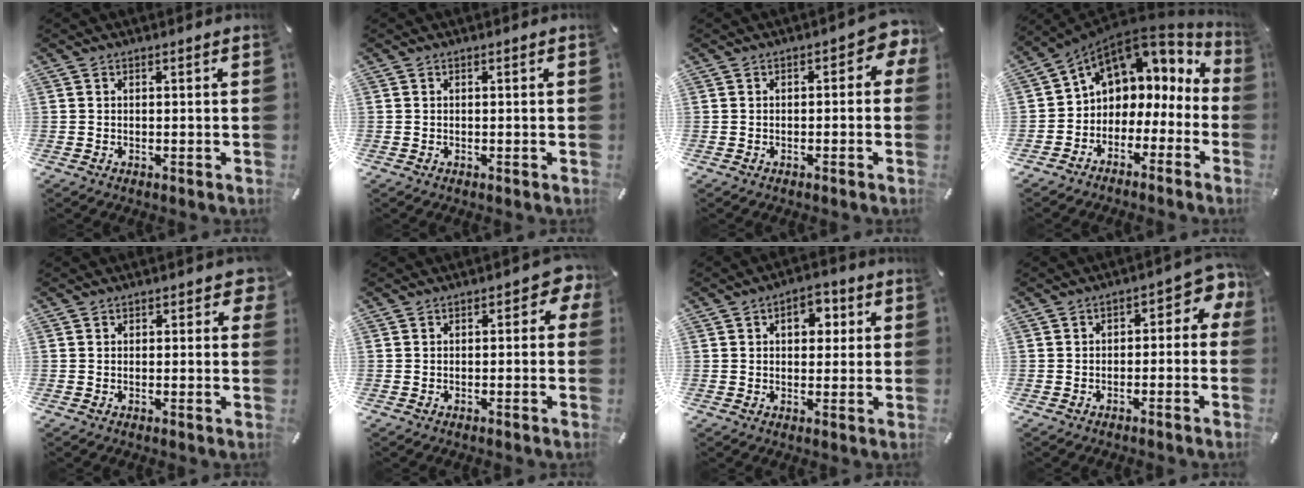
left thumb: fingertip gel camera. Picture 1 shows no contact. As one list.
[{"total": 0.0}, {"total": 4.2, "force": [-0.1, 2.3, 3.4], "torque": [-0.050, 0.006, -0.005]}, {"total": 7.1, "force": [3.3, 6.0, 1.9], "torque": [-0.054, -0.031, 0.065]}, {"total": 1.6, "force": [0.5, 1.3, 0.9], "torque": [0.006, -0.002, 0.002]}, {"total": 3.2, "force": [-0.3, 2.1, 2.4], "torque": [-0.031, 0.007, -0.010]}, {"total": 6.1, "force": [1.6, 4.3, 4.0], "torque": [-0.040, -0.005, 0.016]}, {"total": 4.8, "force": [-1.0, 3.3, 3.5], "torque": [-0.042, 0.001, -0.028]}]